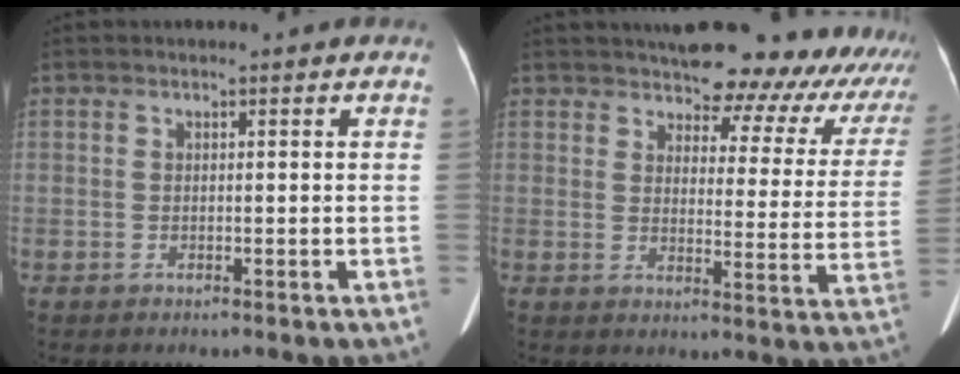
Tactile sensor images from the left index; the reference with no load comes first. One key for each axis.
{"total": 21.4, "fx": 18.7, "fy": 6.3, "fz": 8.4, "tx": -0.085, "ty": -0.037, "tz": 0.201}